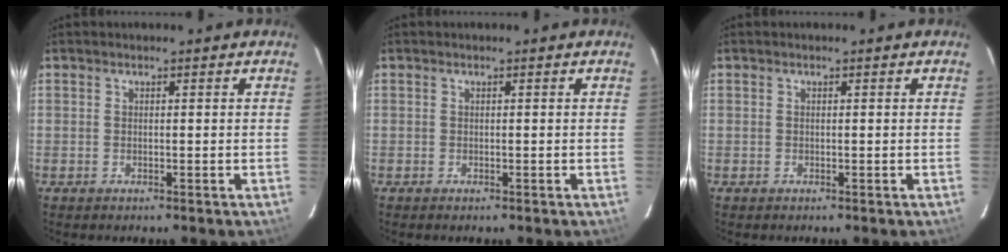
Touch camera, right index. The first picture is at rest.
{"total": 0.0}
{"total": 0.0}